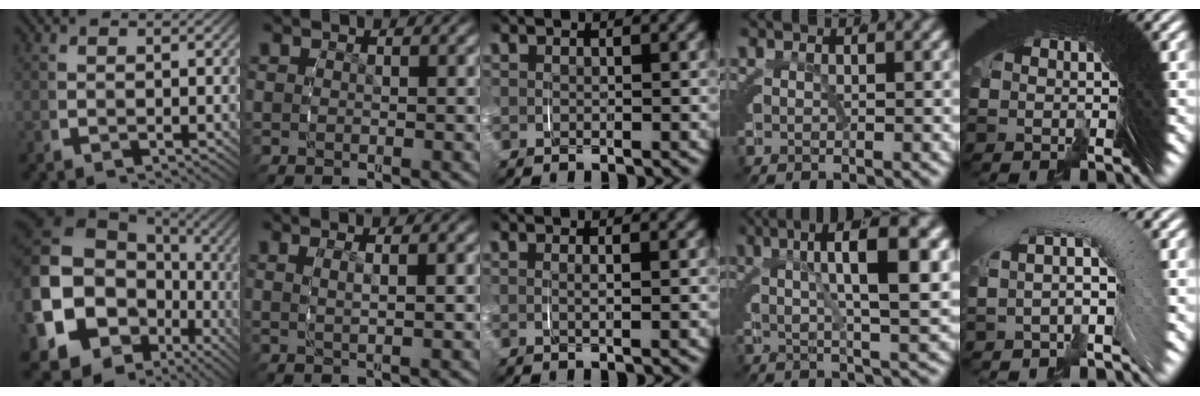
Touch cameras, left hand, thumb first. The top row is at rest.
{"thumb": {"total": 16.1, "force": [-2.4, 12.2, 10.1], "torque": [-0.208, -0.066, -0.016]}, "index": {"total": 1.6, "force": [0.6, -0.4, 1.4], "torque": [-0.023, -0.001, 0.017]}, "middle": {"total": 0.8, "force": [0.2, -0.8, 0.0], "torque": [0.003, 0.002, 0.005]}, "ring": {"total": 6.9, "force": [2.5, 1.2, 6.3], "torque": [-0.092, 0.016, 0.037]}, "little": {"total": 27.4, "force": [1.6, -14.0, -23.5], "torque": [0.364, 0.086, -0.003]}}